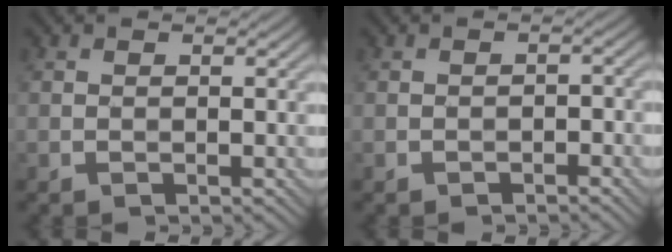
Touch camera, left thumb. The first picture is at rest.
{"total": 1.4, "force": [-0.9, 0.8, 0.8], "torque": [-0.011, 0.000, -0.017]}